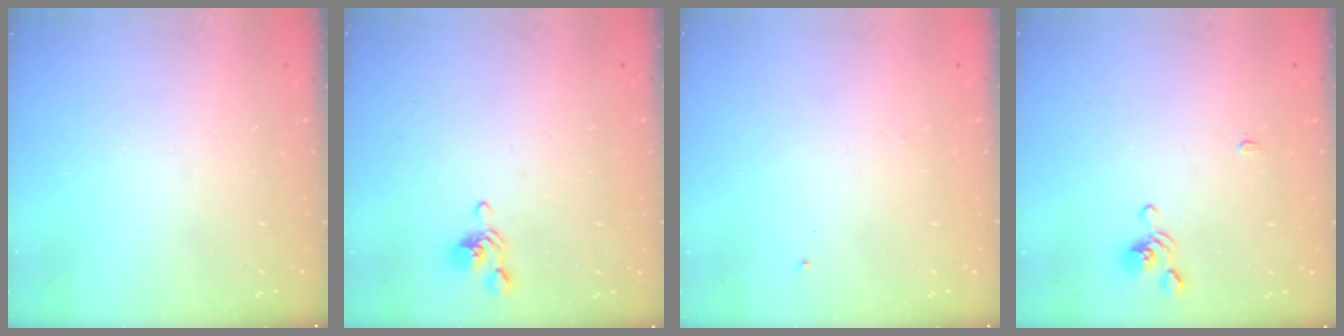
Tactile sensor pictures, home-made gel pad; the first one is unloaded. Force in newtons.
{"total": 1.9, "press": 1.8, "slide": 0.7}
{"total": 0.0}
{"total": 2.2, "press": 2.2, "slide": 0.4}